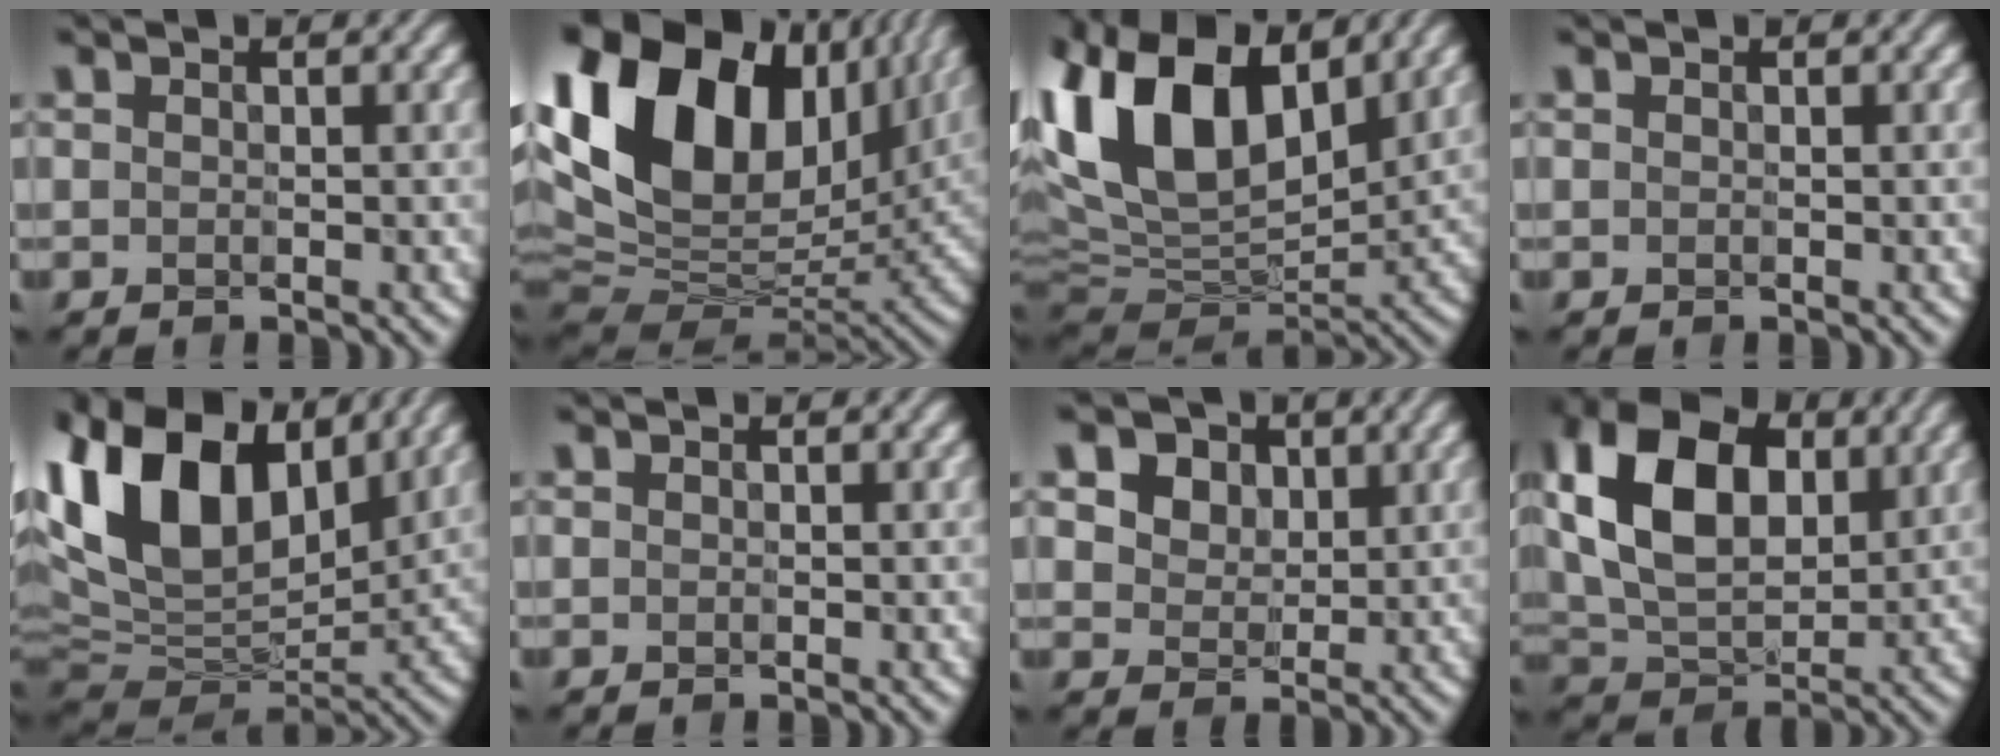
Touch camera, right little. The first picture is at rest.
{"total": 20.5, "force": [7.2, 12.9, 14.2], "torque": [-0.307, 0.041, 0.129]}
{"total": 15.1, "force": [5.7, 8.5, 11.2], "torque": [-0.232, 0.024, 0.096]}
{"total": 0.0}
{"total": 14.6, "force": [6.4, 8.7, 9.9], "torque": [-0.218, 0.042, 0.110]}
{"total": 0.0}
{"total": 8.4, "force": [4.0, 6.2, 4.0], "torque": [-0.093, 0.019, 0.056]}
{"total": 13.3, "force": [3.6, 8.6, 9.5], "torque": [-0.200, 0.021, 0.060]}